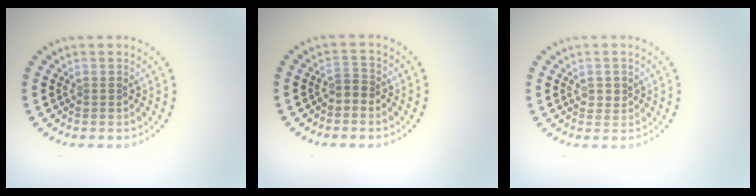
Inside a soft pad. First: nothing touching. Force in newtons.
{"total": 1.3, "press": 1.0, "slide": 0.8}
{"total": 1.1, "press": 1.1, "slide": 0.3}